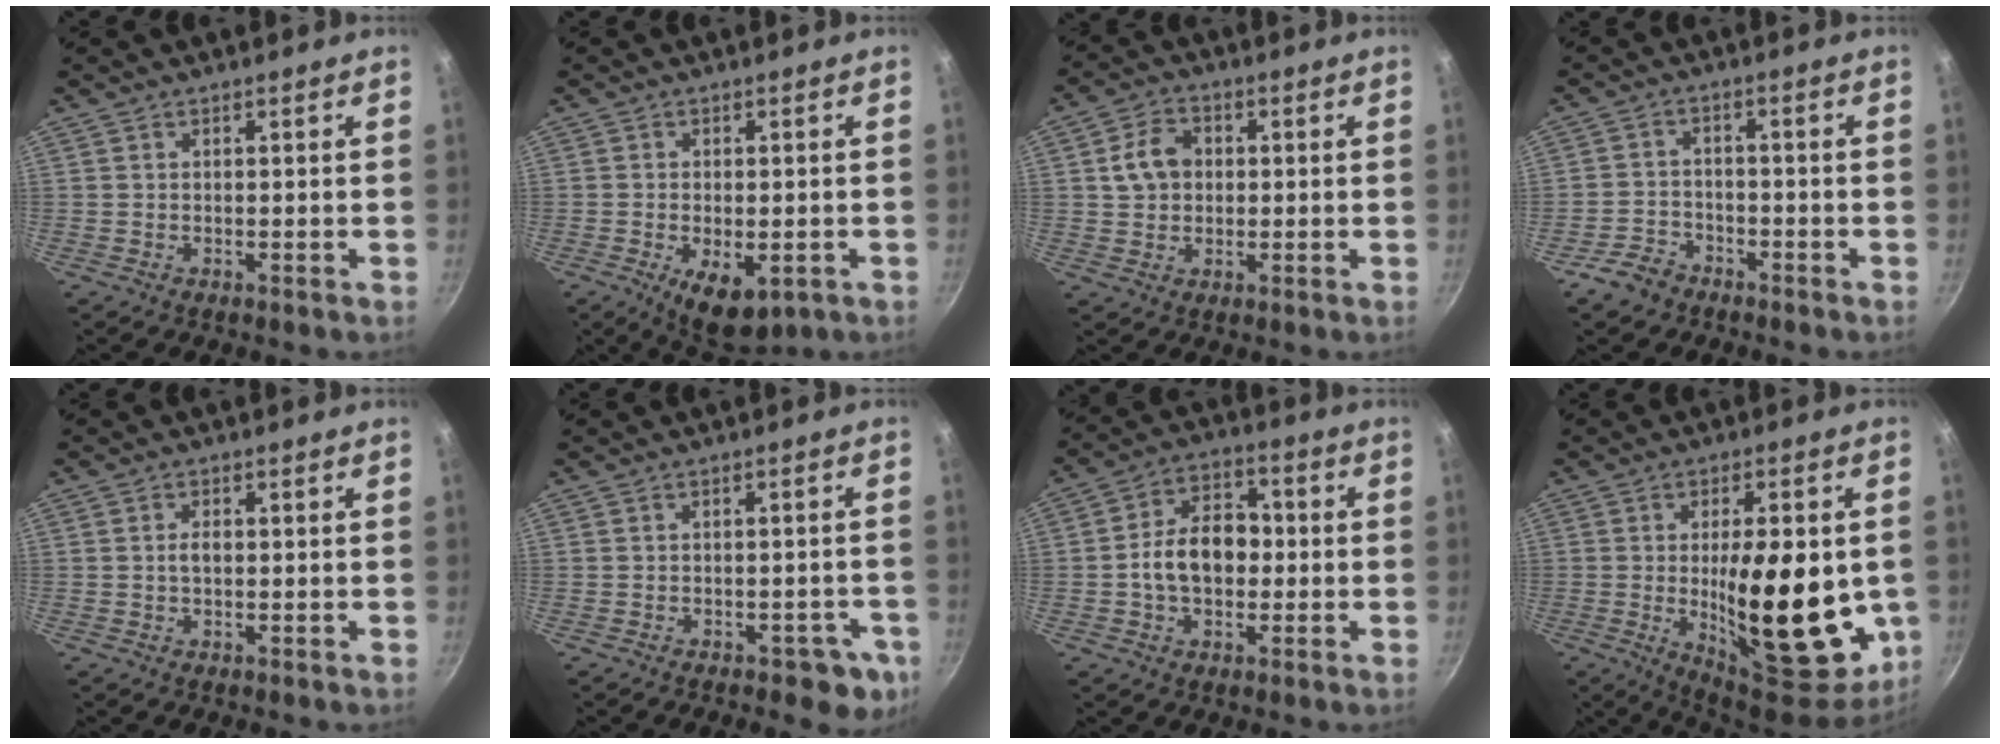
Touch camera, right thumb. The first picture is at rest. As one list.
[{"total": 8.8, "force": [-3.2, 4.5, 6.9], "torque": [-0.099, -0.005, -0.039]}, {"total": 7.0, "force": [1.0, 5.5, 4.2], "torque": [-0.061, 0.010, 0.014]}, {"total": 4.9, "force": [-3.7, 3.1, 1.3], "torque": [-0.017, 0.019, -0.069]}, {"total": 2.0, "force": [0.0, 1.2, 1.6], "torque": [-0.029, 0.003, -0.002]}, {"total": 5.3, "force": [-3.0, 2.7, 3.5], "torque": [-0.026, 0.020, -0.034]}, {"total": 11.3, "force": [-0.8, 7.6, 8.3], "torque": [-0.121, 0.029, -0.022]}, {"total": 24.9, "force": [-2.6, 9.7, 22.8], "torque": [-0.298, -0.032, -0.015]}]